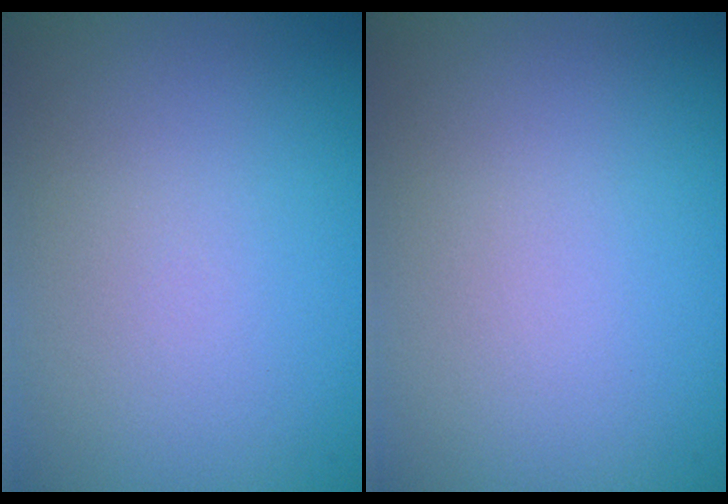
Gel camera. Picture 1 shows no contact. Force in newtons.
{"total": 0.0}